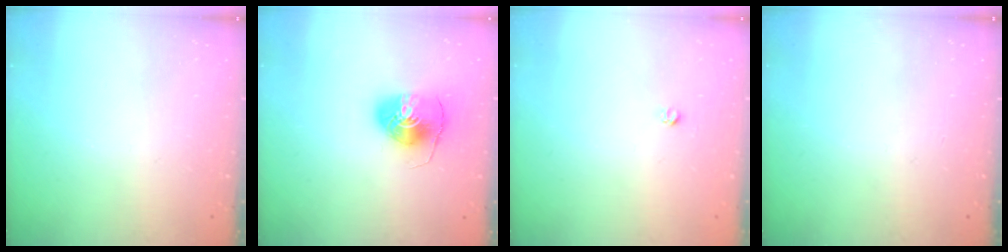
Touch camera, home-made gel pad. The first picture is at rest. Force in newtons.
{"total": 7.7, "press": 7.7, "slide": 0.7}
{"total": 2.7, "press": 2.7, "slide": 0.3}
{"total": 0.0}